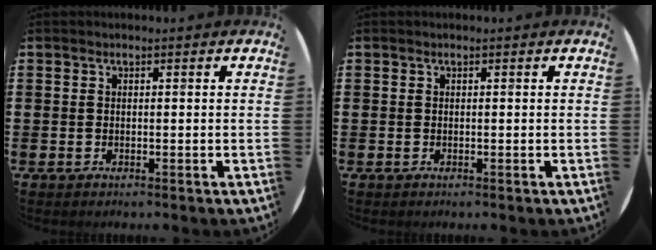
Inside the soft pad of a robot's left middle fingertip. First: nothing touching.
{"total": 0.0}